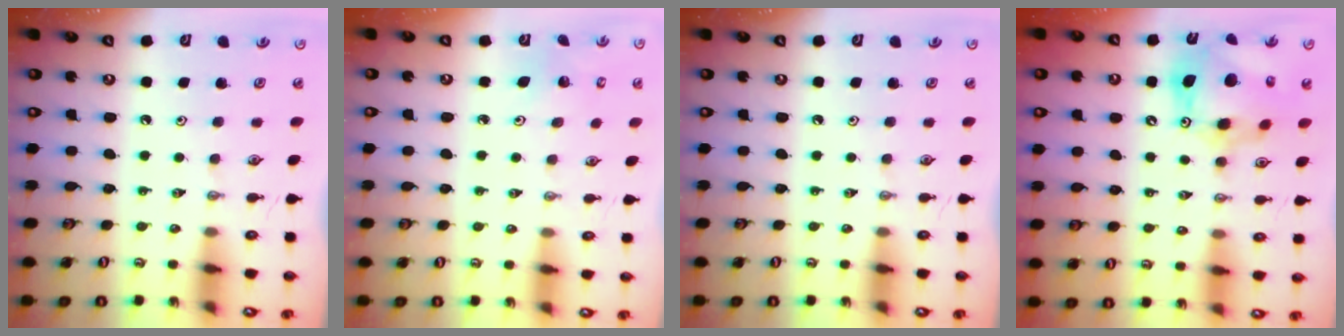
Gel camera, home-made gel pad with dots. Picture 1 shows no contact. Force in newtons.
{"total": 2.3, "press": 2.3, "slide": 0.2}
{"total": 0.0}
{"total": 15.7, "press": 15.6, "slide": 1.6}